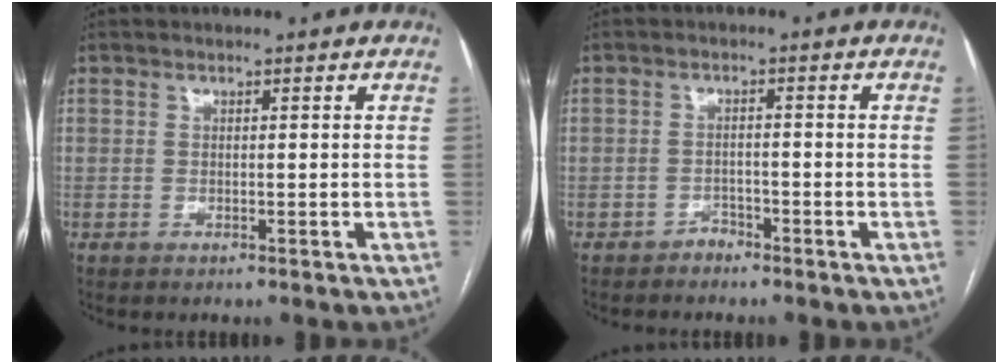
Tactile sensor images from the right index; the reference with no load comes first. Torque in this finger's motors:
{"motor_torque": [-0.11, 0.03, -0.24, -0.08]}